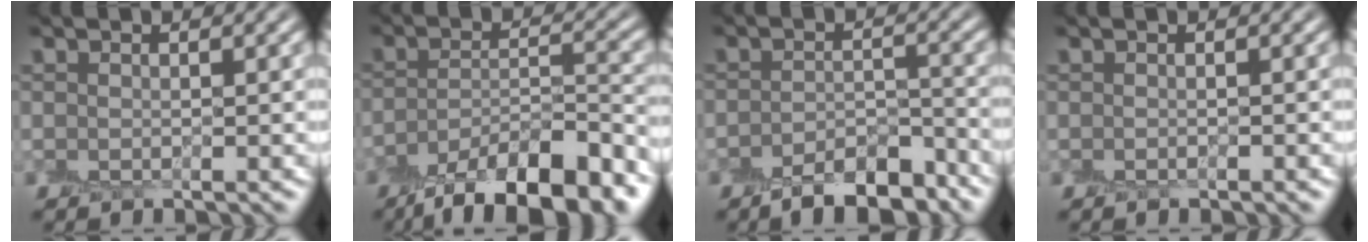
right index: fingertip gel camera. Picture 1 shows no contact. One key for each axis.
{"total": 10.6, "fx": -7.5, "fy": 3.1, "fz": 6.8, "tx": -0.111, "ty": -0.007, "tz": -0.127}
{"total": 6.0, "fx": -4.6, "fy": 2.3, "fz": 3.1, "tx": -0.044, "ty": 0.000, "tz": -0.074}
{"total": 0.0}